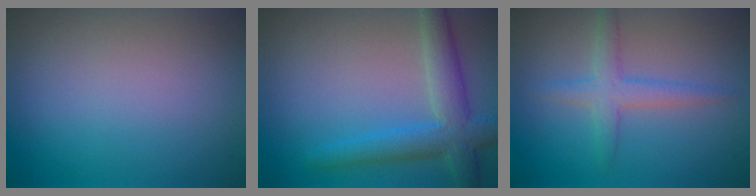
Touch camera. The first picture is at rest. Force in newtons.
{"total": 4.8, "press": 4.8, "slide": 0.2}
{"total": 2.7, "press": 2.7, "slide": 0.1}